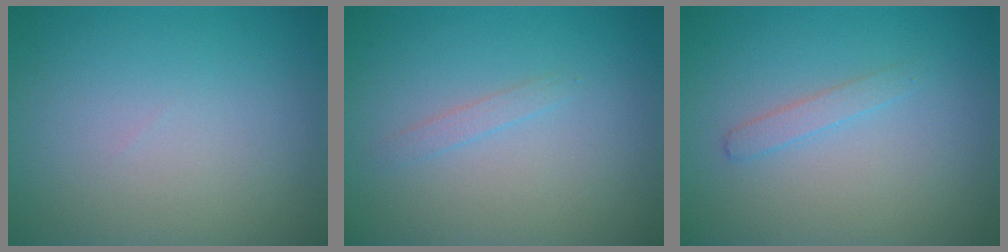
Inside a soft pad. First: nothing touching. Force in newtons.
{"total": 0.8, "press": 0.8, "slide": 0.1}
{"total": 1.2, "press": 1.2, "slide": 0.0}